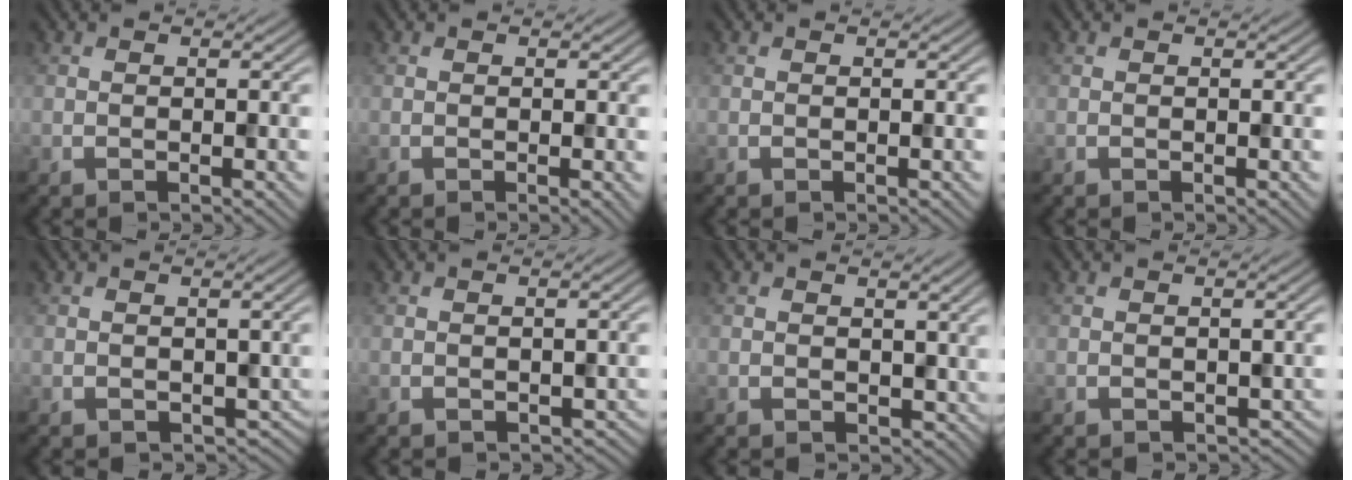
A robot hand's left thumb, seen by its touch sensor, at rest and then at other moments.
{"total": 0.5, "force": [0.0, 0.1, 0.5], "torque": [-0.006, -0.004, -0.003]}
{"total": 0.0}
{"total": 0.0}
{"total": 2.5, "force": [-0.1, 2.1, 1.3], "torque": [-0.028, -0.018, 0.002]}
{"total": 1.3, "force": [-0.5, 1.1, 0.5], "torque": [-0.014, -0.012, -0.006]}
{"total": 2.5, "force": [0.6, 2.1, 1.3], "torque": [-0.032, -0.009, 0.010]}
{"total": 1.4, "force": [-0.4, 1.2, 0.6], "torque": [-0.016, -0.011, -0.004]}